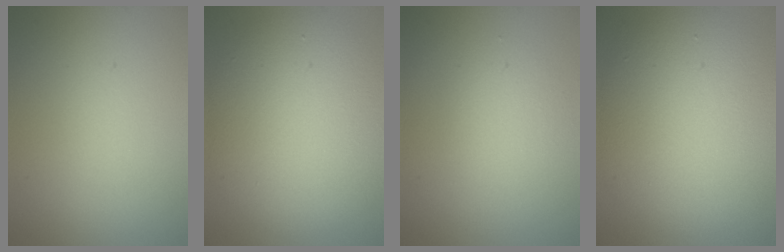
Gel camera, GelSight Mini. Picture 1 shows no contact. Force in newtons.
{"total": 9.4, "press": 9.3, "slide": 0.6}
{"total": 1.9, "press": 1.9, "slide": 0.0}
{"total": 10.4, "press": 10.4, "slide": 0.2}